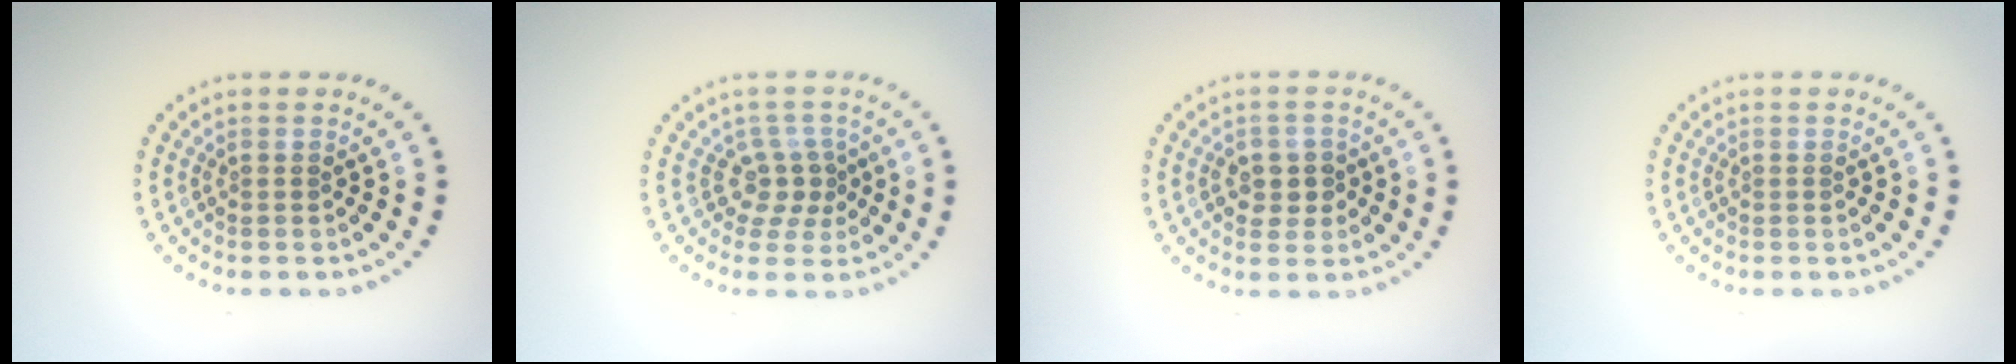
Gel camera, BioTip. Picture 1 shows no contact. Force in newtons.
{"total": 2.5, "press": 1.8, "slide": 1.8}
{"total": 2.6, "press": 2.5, "slide": 0.3}
{"total": 0.0}